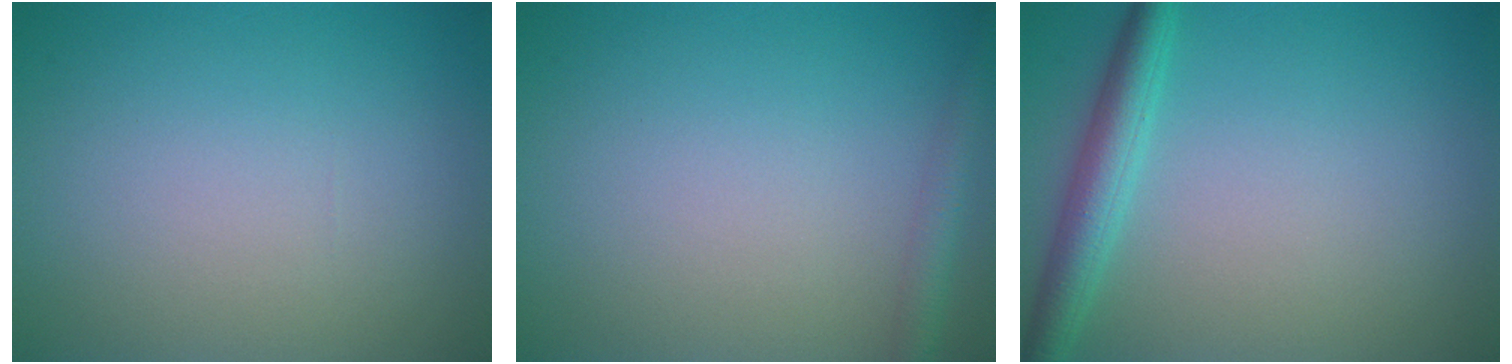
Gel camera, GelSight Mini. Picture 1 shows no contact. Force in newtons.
{"total": 1.9, "press": 1.9, "slide": 0.1}
{"total": 3.3, "press": 3.3, "slide": 0.1}